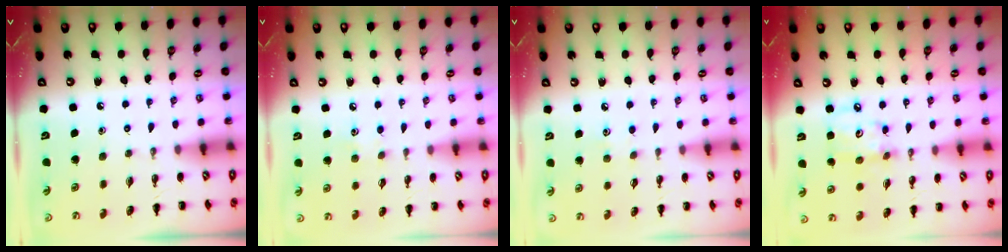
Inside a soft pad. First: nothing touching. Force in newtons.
{"total": 3.6, "press": 3.5, "slide": 0.8}
{"total": 3.6, "press": 3.4, "slide": 1.0}
{"total": 6.4, "press": 6.3, "slide": 1.1}